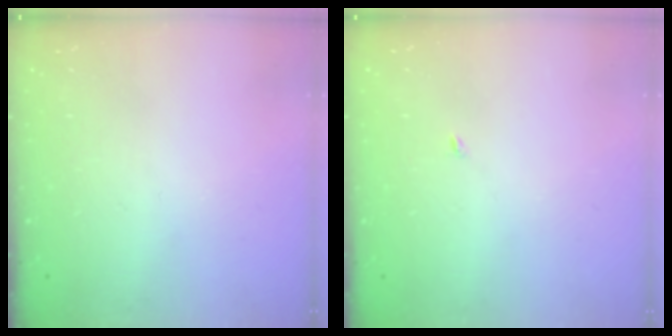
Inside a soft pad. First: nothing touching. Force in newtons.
{"total": 1.9, "press": 1.9, "slide": 0.2}